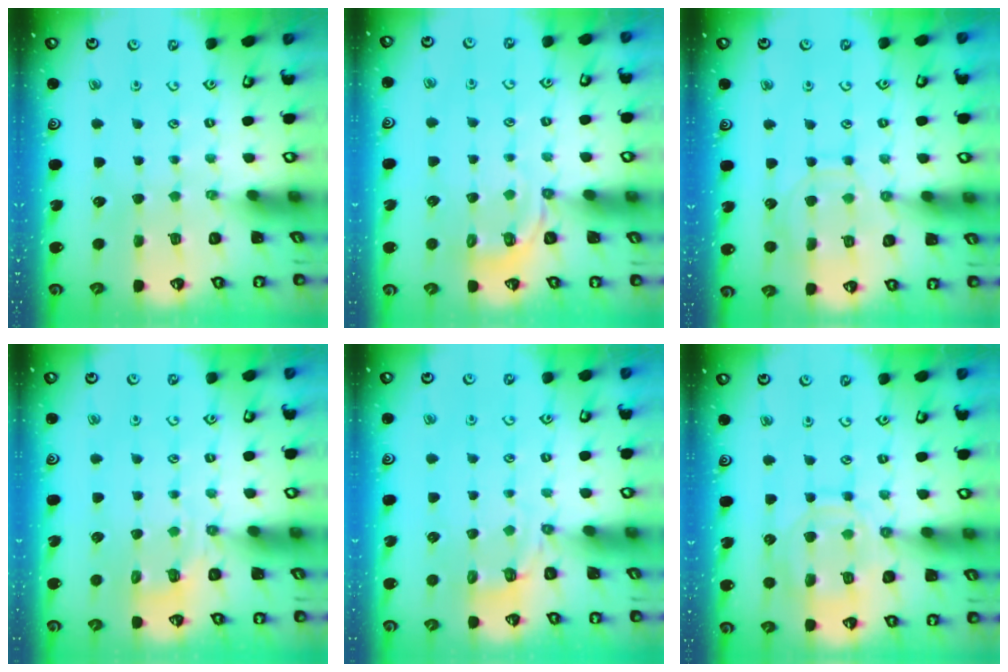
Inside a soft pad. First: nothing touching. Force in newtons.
{"total": 4.5, "press": 4.1, "slide": 1.8}
{"total": 9.1, "press": 9.1, "slide": 1.0}
{"total": 3.6, "press": 3.1, "slide": 1.8}
{"total": 2.9, "press": 2.0, "slide": 2.1}
{"total": 13.4, "press": 13.4, "slide": 1.3}